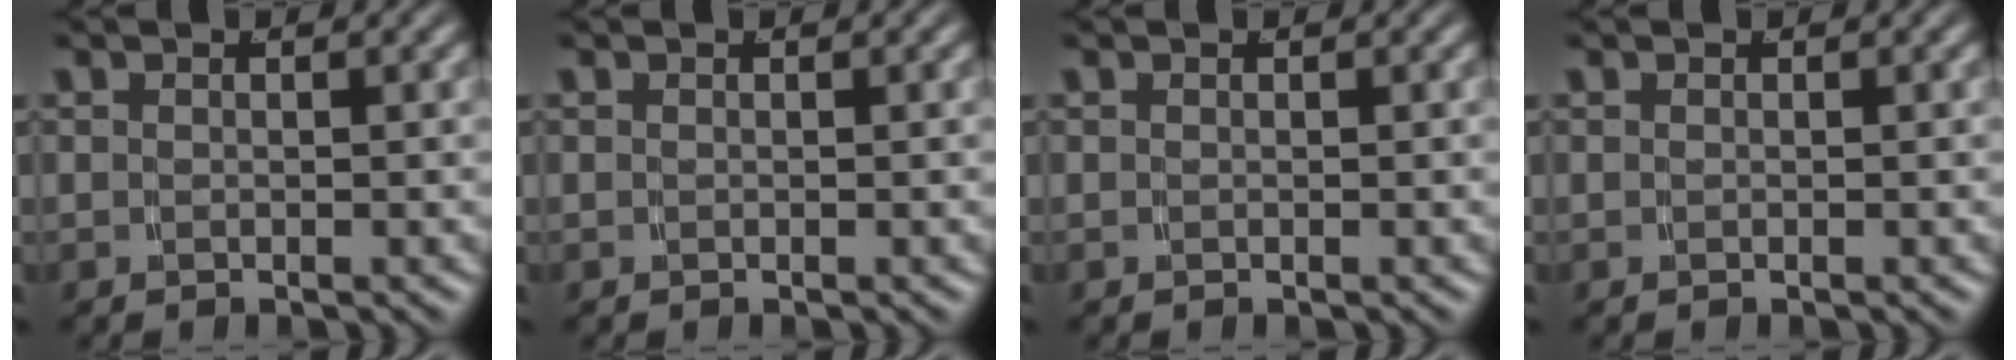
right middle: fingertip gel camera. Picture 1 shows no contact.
{"total": 0.0}
{"total": 0.0}
{"total": 0.0}